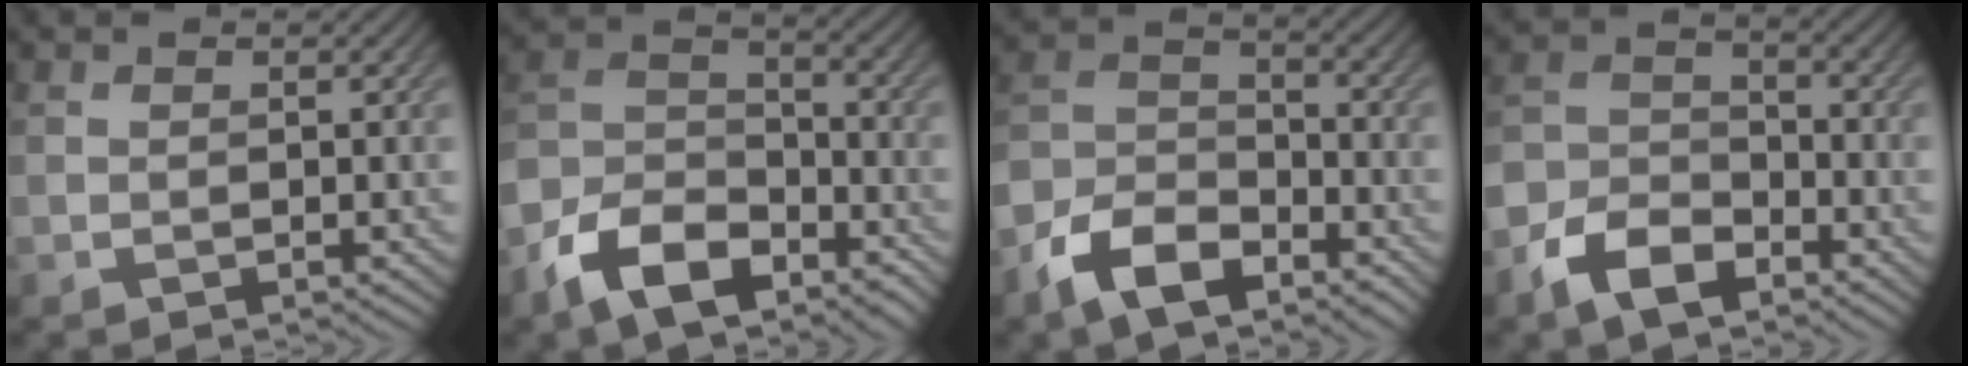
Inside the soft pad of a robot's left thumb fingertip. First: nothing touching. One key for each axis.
{"total": 10.9, "fx": -7.3, "fy": 5.5, "fz": 5.9, "tx": -0.126, "ty": -0.002, "tz": -0.153}
{"total": 9.2, "fx": -6.2, "fy": 4.6, "fz": 5.0, "tx": -0.108, "ty": -0.002, "tz": -0.138}
{"total": 7.8, "fx": -5.2, "fy": 4.1, "fz": 4.1, "tx": -0.092, "ty": -0.004, "tz": -0.118}